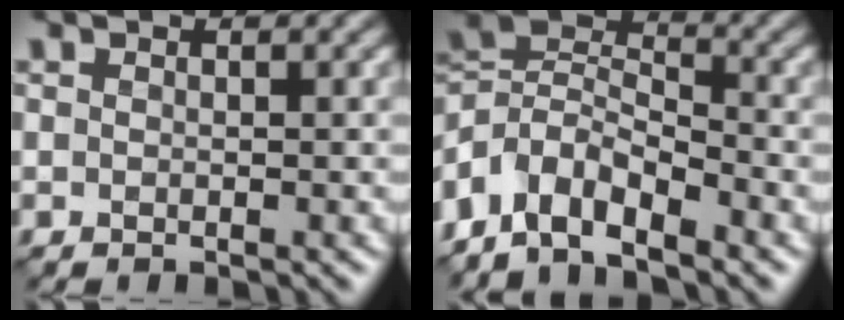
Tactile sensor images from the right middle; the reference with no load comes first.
{"total": 6.6, "force": [-4.2, 3.3, 4.0], "torque": [-0.078, 0.006, -0.097]}